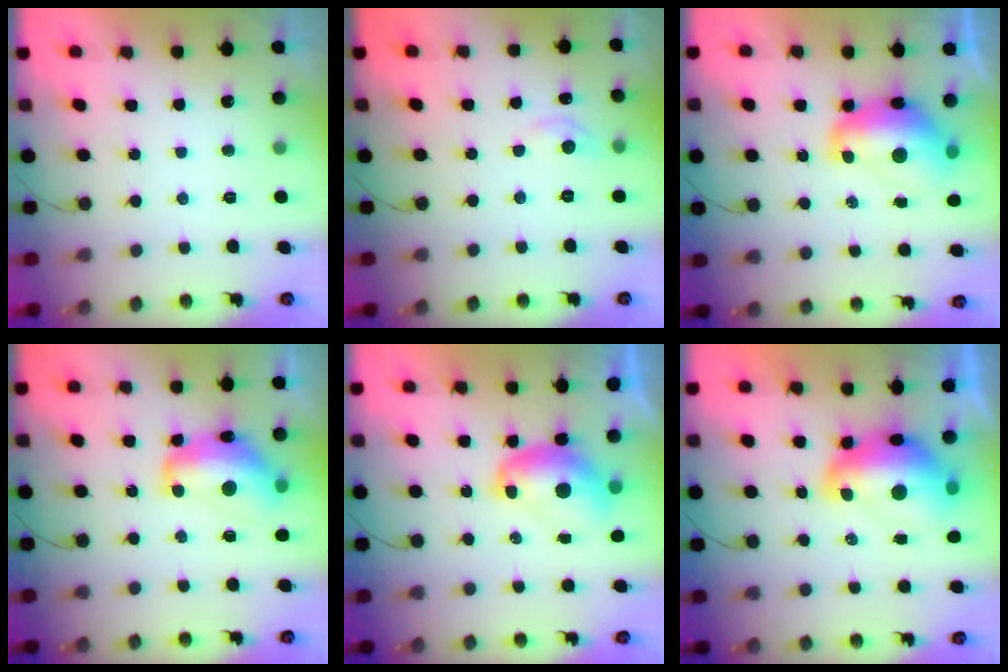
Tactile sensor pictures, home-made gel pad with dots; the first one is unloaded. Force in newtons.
{"total": 4.5, "press": 4.4, "slide": 0.6}
{"total": 13.6, "press": 13.5, "slide": 1.5}
{"total": 14.4, "press": 14.3, "slide": 0.9}
{"total": 9.1, "press": 9.0, "slide": 1.0}
{"total": 15.1, "press": 15.1, "slide": 1.1}